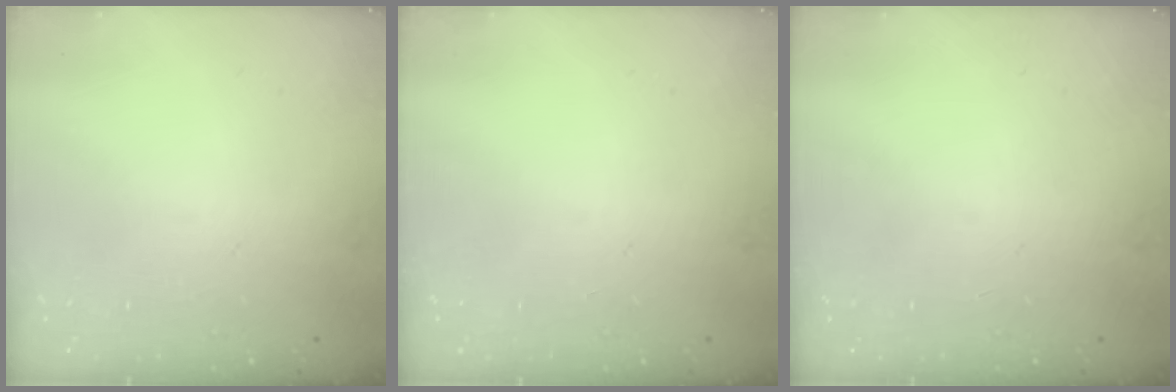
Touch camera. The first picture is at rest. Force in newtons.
{"total": 0.0}
{"total": 0.0}